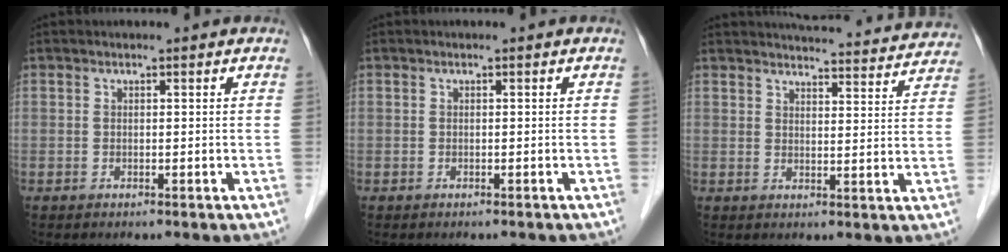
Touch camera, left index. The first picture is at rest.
{"total": 0.6, "force": [-0.5, 0.1, 0.2], "torque": [-0.006, -0.002, -0.006]}
{"total": 20.0, "force": [19.2, 3.3, 4.7], "torque": [-0.053, -0.019, 0.225]}